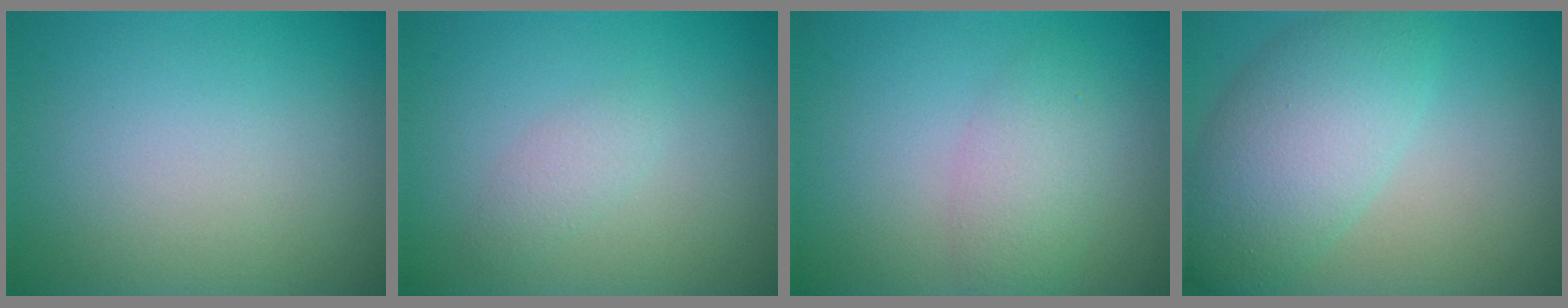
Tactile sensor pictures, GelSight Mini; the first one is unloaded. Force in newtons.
{"total": 1.3, "press": 1.3, "slide": 0.0}
{"total": 2.8, "press": 2.8, "slide": 0.1}
{"total": 6.3, "press": 6.3, "slide": 0.2}